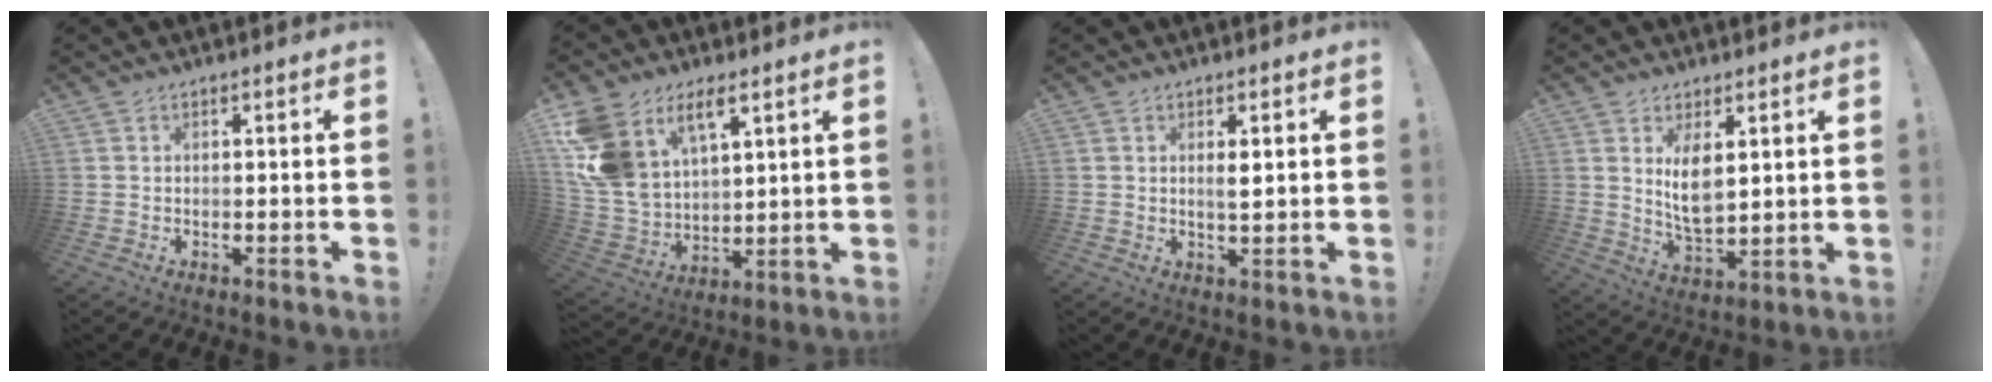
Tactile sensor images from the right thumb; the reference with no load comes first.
{"total": 15.8, "force": [8.3, 10.2, 8.7], "torque": [-0.189, -0.044, 0.162]}
{"total": 2.7, "force": [0.7, 0.7, 2.5], "torque": [-0.036, -0.007, 0.009]}
{"total": 8.1, "force": [3.3, 3.6, 6.5], "torque": [-0.118, -0.027, 0.053]}